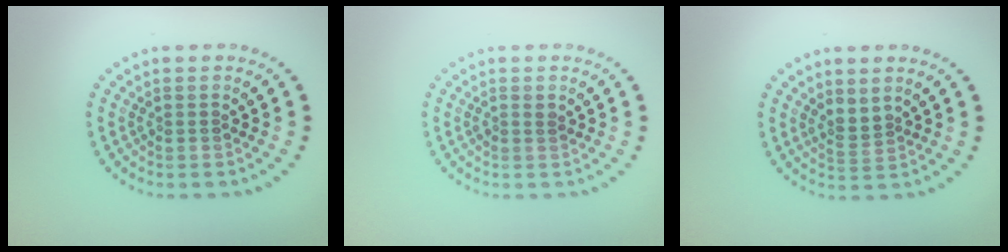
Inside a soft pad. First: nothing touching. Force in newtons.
{"total": 0.7, "press": 0.7, "slide": 0.2}
{"total": 1.7, "press": 1.2, "slide": 1.1}